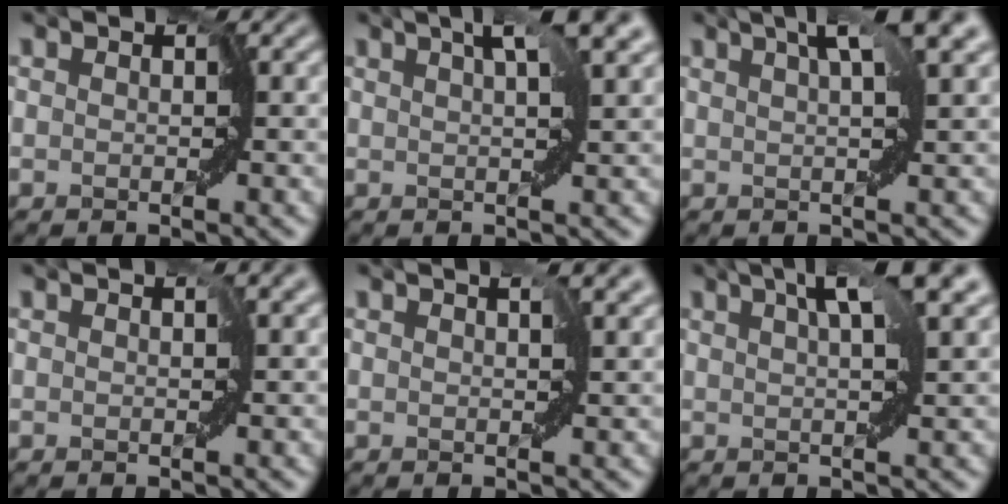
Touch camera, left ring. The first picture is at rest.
{"total": 4.1, "force": [2.2, 0.3, 3.4], "torque": [-0.056, 0.008, 0.038]}
{"total": 4.5, "force": [2.4, 0.1, 3.8], "torque": [-0.062, 0.009, 0.041]}
{"total": 1.1, "force": [0.5, 0.3, 0.9], "torque": [-0.011, 0.005, 0.005]}
{"total": 2.4, "force": [1.1, 0.9, 1.9], "torque": [-0.024, 0.005, 0.017]}
{"total": 5.3, "force": [2.7, 0.5, 4.4], "torque": [-0.067, 0.013, 0.045]}